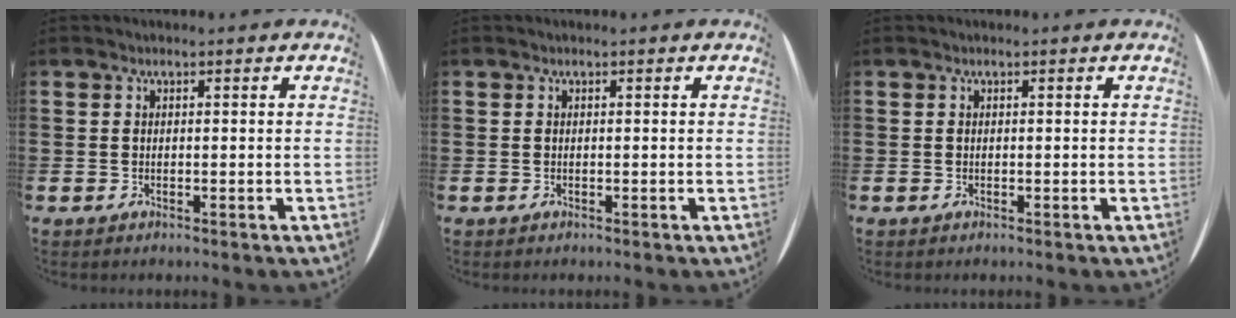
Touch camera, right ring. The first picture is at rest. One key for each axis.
{"total": 0.0}
{"total": 0.0}